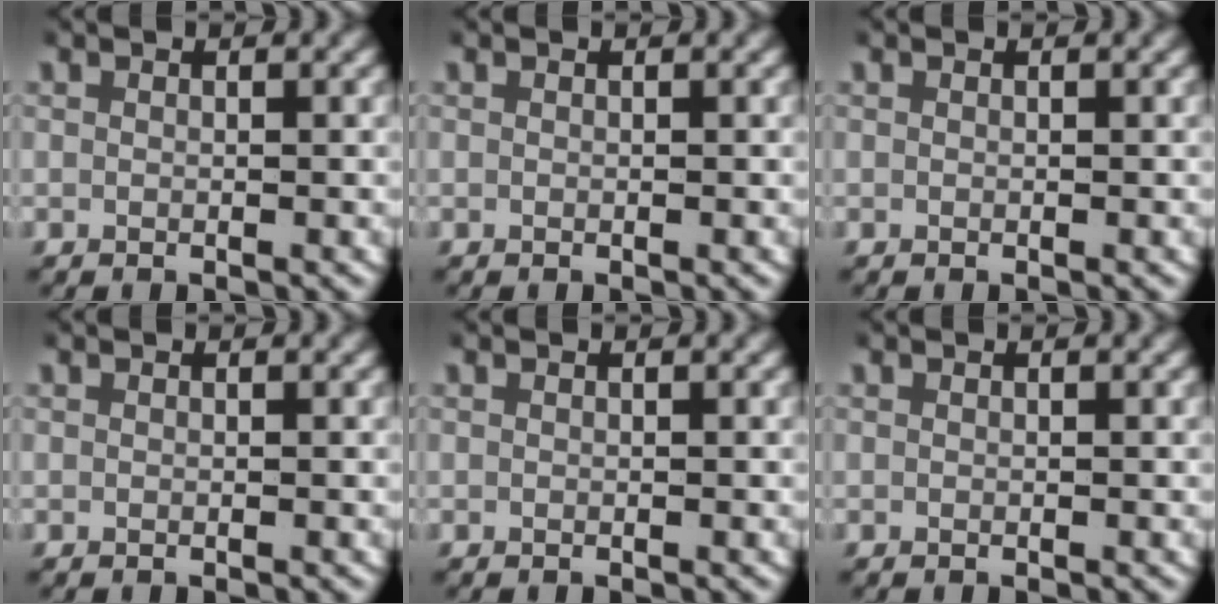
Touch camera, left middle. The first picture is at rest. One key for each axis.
{"total": 0.0}
{"total": 0.0}
{"total": 0.0}
{"total": 0.0}
{"total": 0.0}